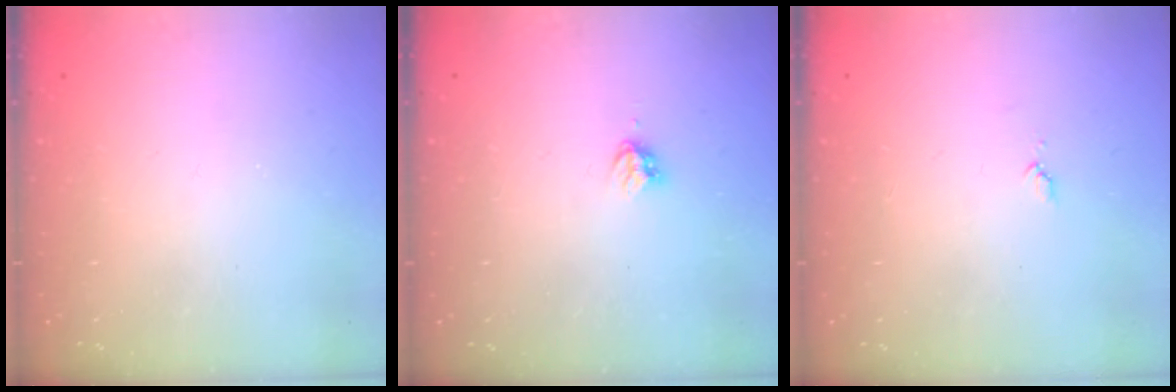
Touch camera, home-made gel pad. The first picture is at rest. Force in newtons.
{"total": 3.2, "press": 3.1, "slide": 0.5}
{"total": 3.6, "press": 3.6, "slide": 0.4}